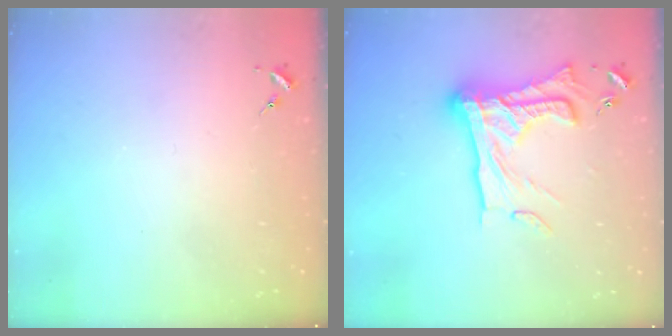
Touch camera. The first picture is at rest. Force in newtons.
{"total": 24.7, "press": 24.6, "slide": 2.0}